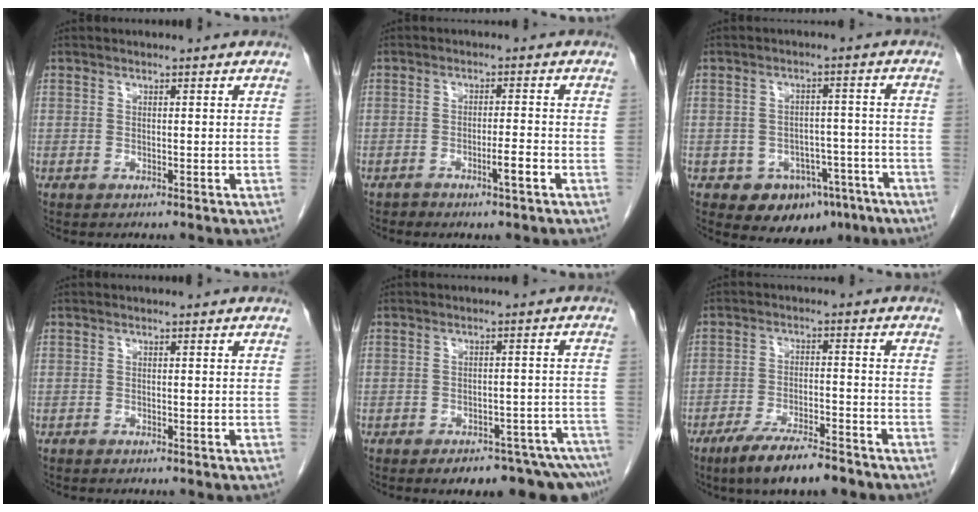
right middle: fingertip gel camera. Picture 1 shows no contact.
{"total": 2.6, "force": [-1.4, -0.1, 2.1], "torque": [-0.036, -0.002, -0.023]}
{"total": 8.9, "force": [-5.2, 6.3, 3.5], "torque": [-0.029, 0.023, -0.063]}
{"total": 0.6, "force": [-0.5, 0.2, 0.1], "torque": [-0.008, 0.000, -0.012]}
{"total": 13.7, "force": [-11.8, 4.6, 5.3], "torque": [-0.013, 0.024, -0.132]}
{"total": 9.1, "force": [-7.0, 1.4, 5.6], "torque": [-0.096, -0.016, -0.121]}